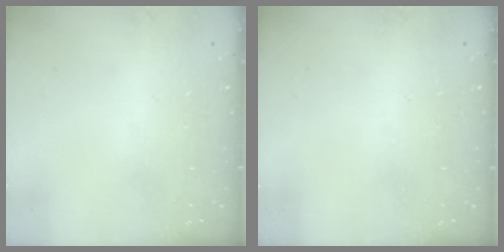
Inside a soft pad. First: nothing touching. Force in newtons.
{"total": 0.0}